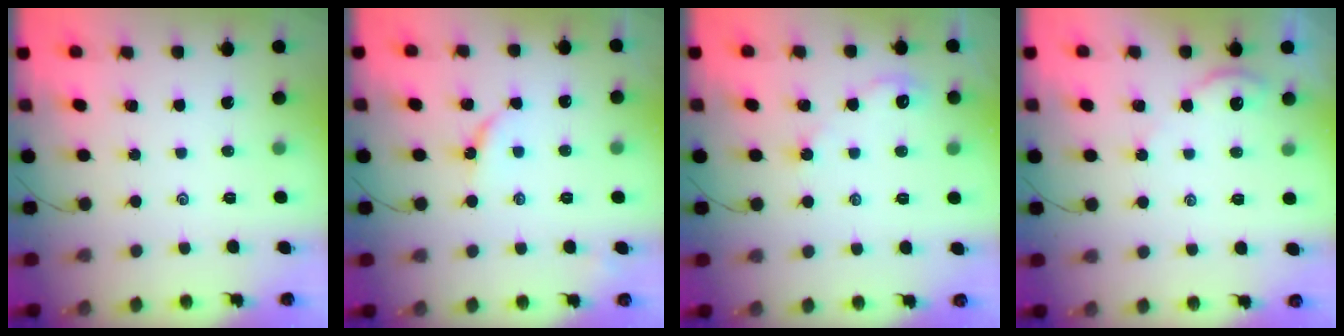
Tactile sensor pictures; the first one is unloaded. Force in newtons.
{"total": 2.7, "press": 2.7, "slide": 0.4}
{"total": 2.5, "press": 2.5, "slide": 0.4}
{"total": 2.7, "press": 2.7, "slide": 0.4}